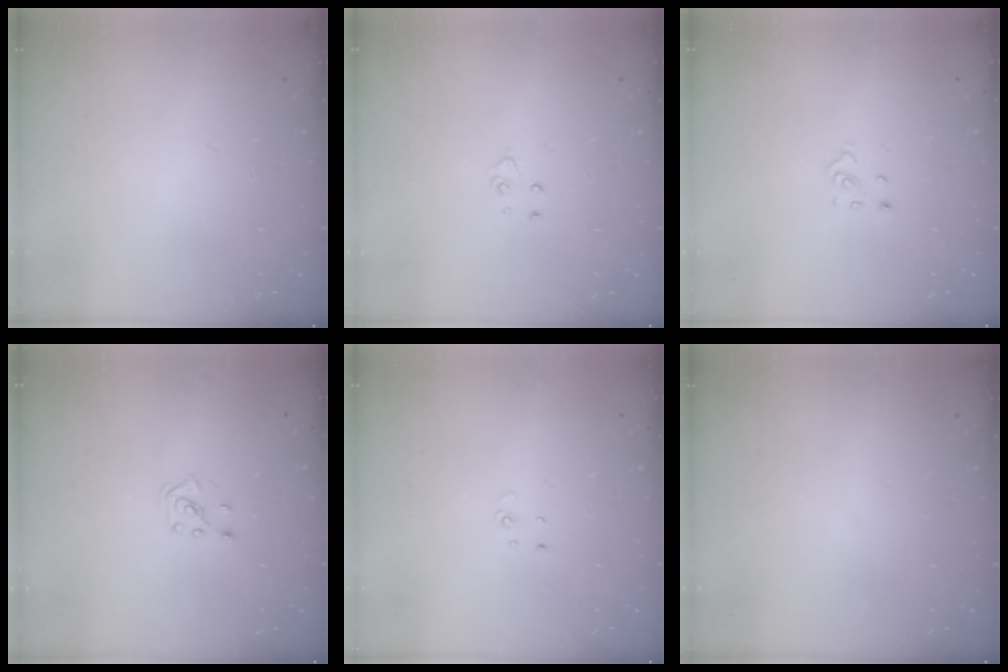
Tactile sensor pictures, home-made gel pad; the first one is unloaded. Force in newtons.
{"total": 3.2, "press": 3.2, "slide": 0.3}
{"total": 2.3, "press": 2.3, "slide": 0.2}
{"total": 2.1, "press": 2.0, "slide": 0.3}
{"total": 2.7, "press": 2.7, "slide": 0.3}
{"total": 0.0}